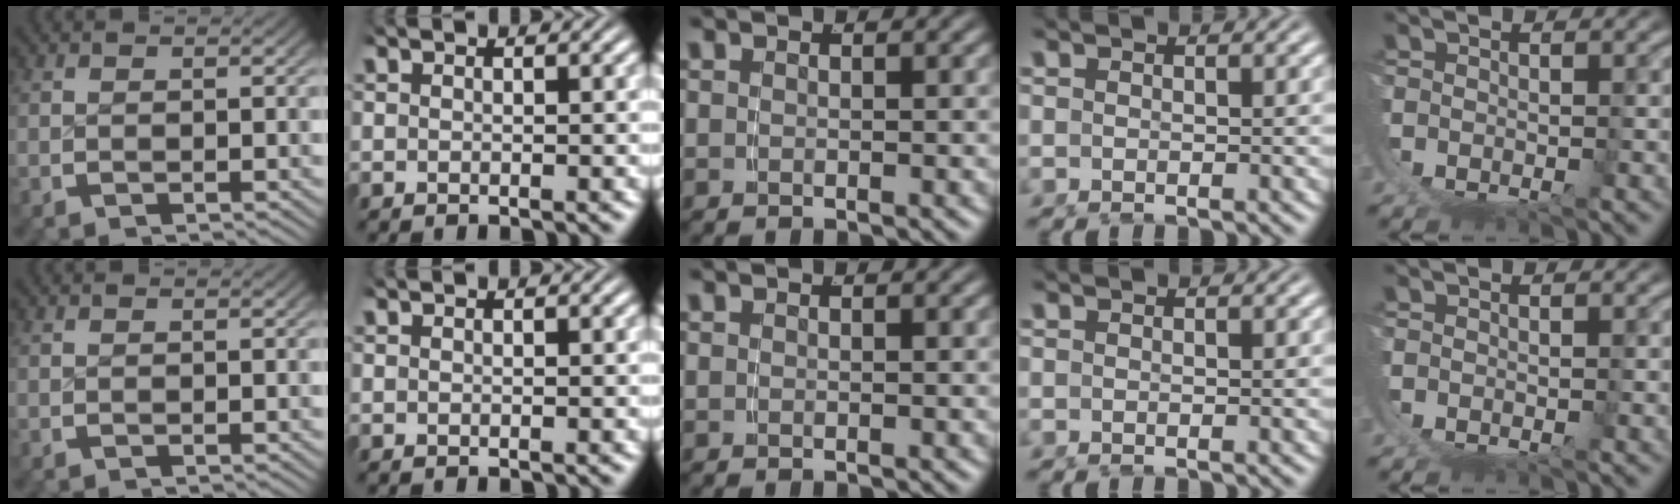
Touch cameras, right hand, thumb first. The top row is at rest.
{}